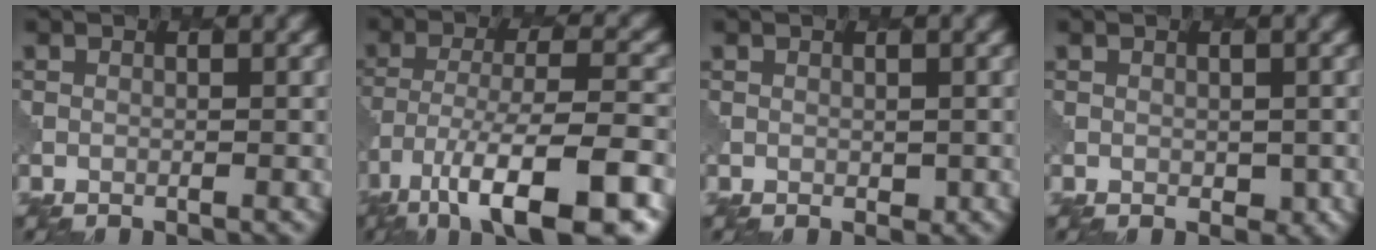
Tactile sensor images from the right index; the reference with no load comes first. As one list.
[{"total": 11.7, "force": [-6.8, 3.4, 8.9], "torque": [-0.160, -0.009, -0.110]}, {"total": 0.7, "force": [0.1, 0.7, 0.3], "torque": [-0.007, -0.004, 0.007]}, {"total": 1.3, "force": [0.0, 1.2, 0.6], "torque": [-0.013, -0.011, 0.006]}]